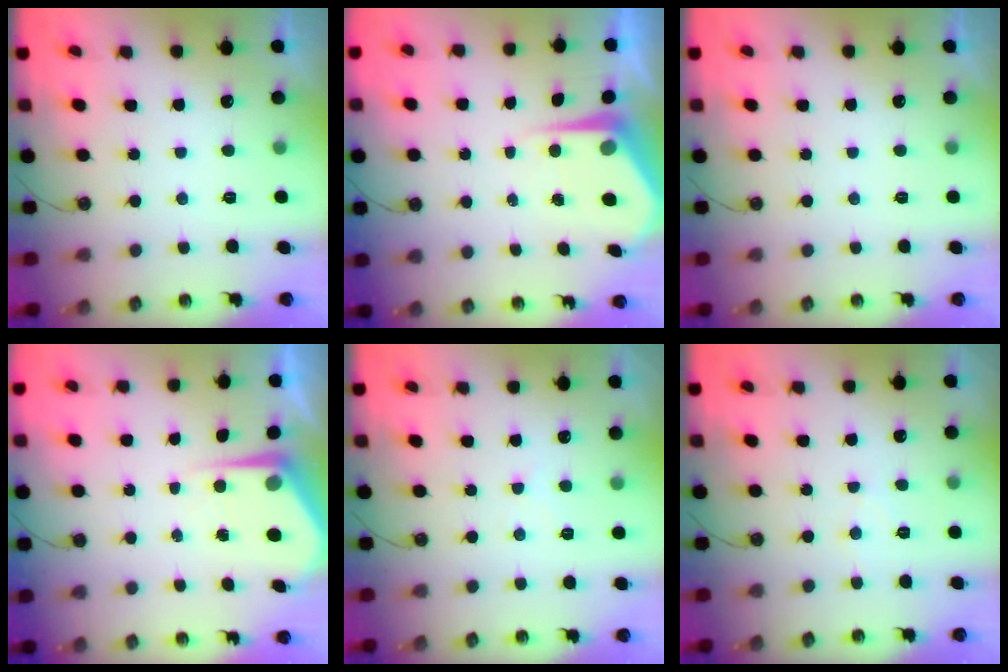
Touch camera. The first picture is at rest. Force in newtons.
{"total": 6.1, "press": 6.1, "slide": 0.6}
{"total": 0.0}
{"total": 6.5, "press": 6.4, "slide": 0.6}
{"total": 3.5, "press": 3.5, "slide": 0.5}
{"total": 4.3, "press": 4.3, "slide": 0.4}